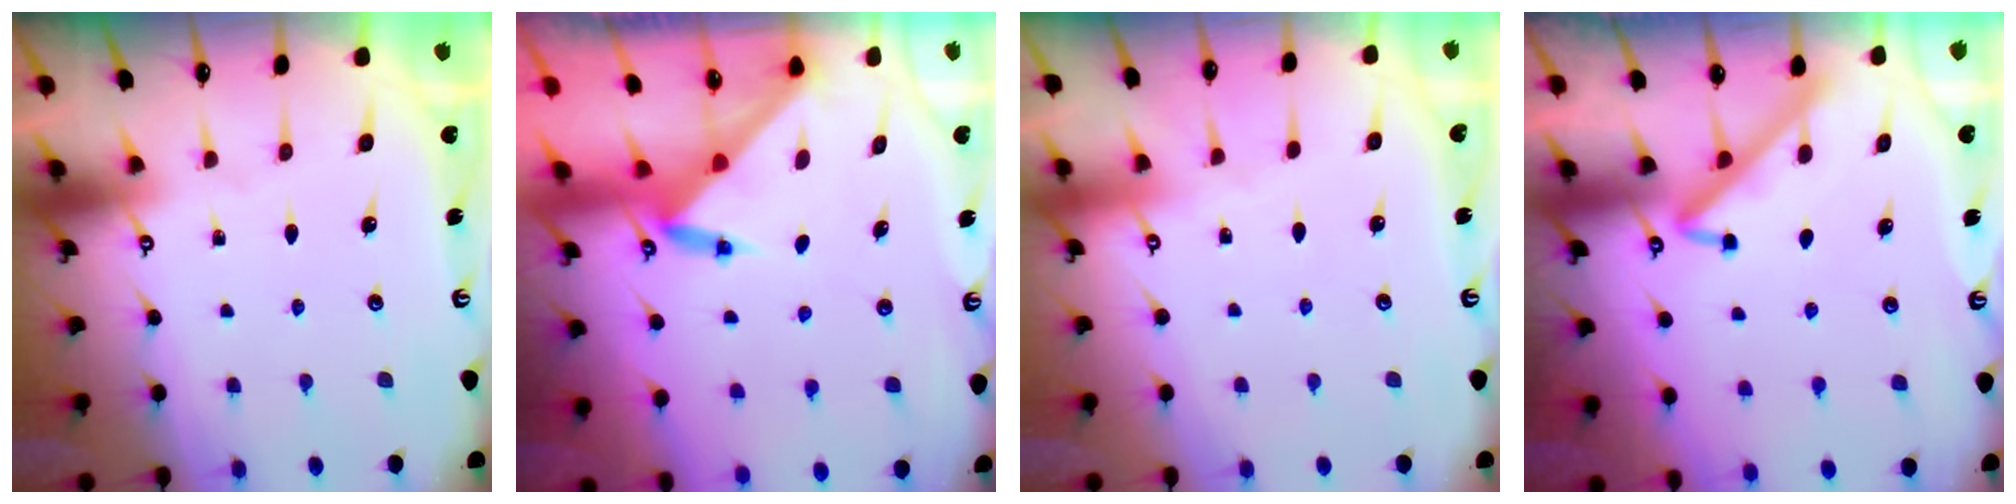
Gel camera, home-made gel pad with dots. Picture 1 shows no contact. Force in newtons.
{"total": 3.6, "press": 3.6, "slide": 0.3}
{"total": 0.8, "press": 0.7, "slide": 0.3}
{"total": 4.3, "press": 4.3, "slide": 0.4}